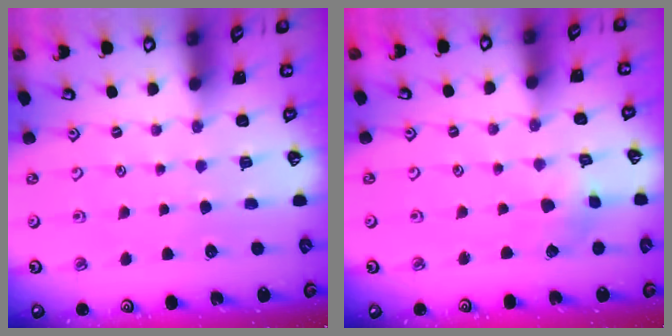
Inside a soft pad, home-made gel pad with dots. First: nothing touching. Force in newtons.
{"total": 2.9, "press": 2.8, "slide": 0.3}